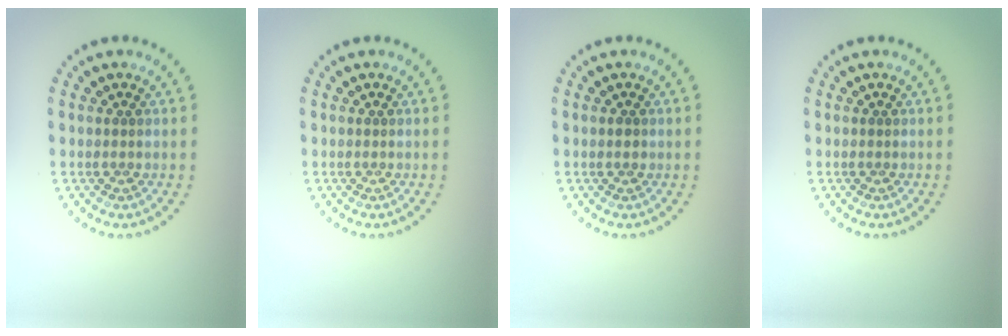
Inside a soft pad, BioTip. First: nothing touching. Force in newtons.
{"total": 0.0}
{"total": 0.9, "press": 0.9, "slide": 0.0}
{"total": 0.0}